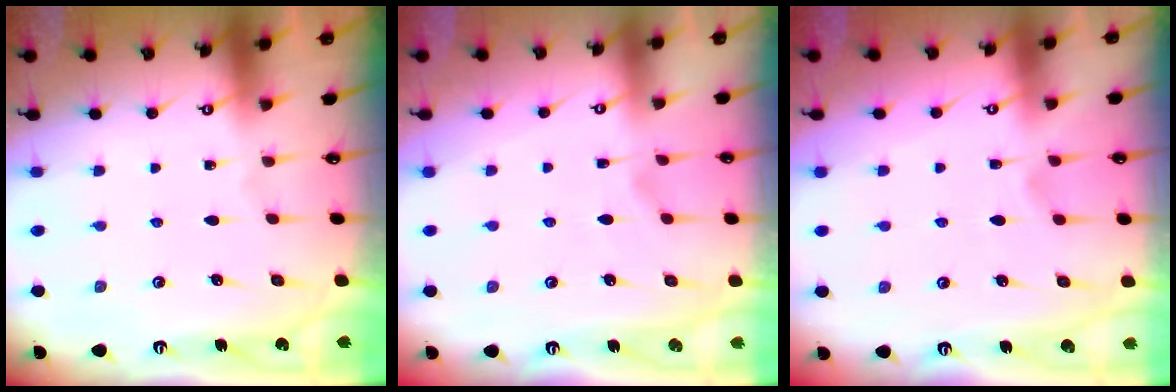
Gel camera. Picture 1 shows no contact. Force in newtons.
{"total": 3.7, "press": 3.5, "slide": 1.1}
{"total": 3.4, "press": 3.3, "slide": 1.0}